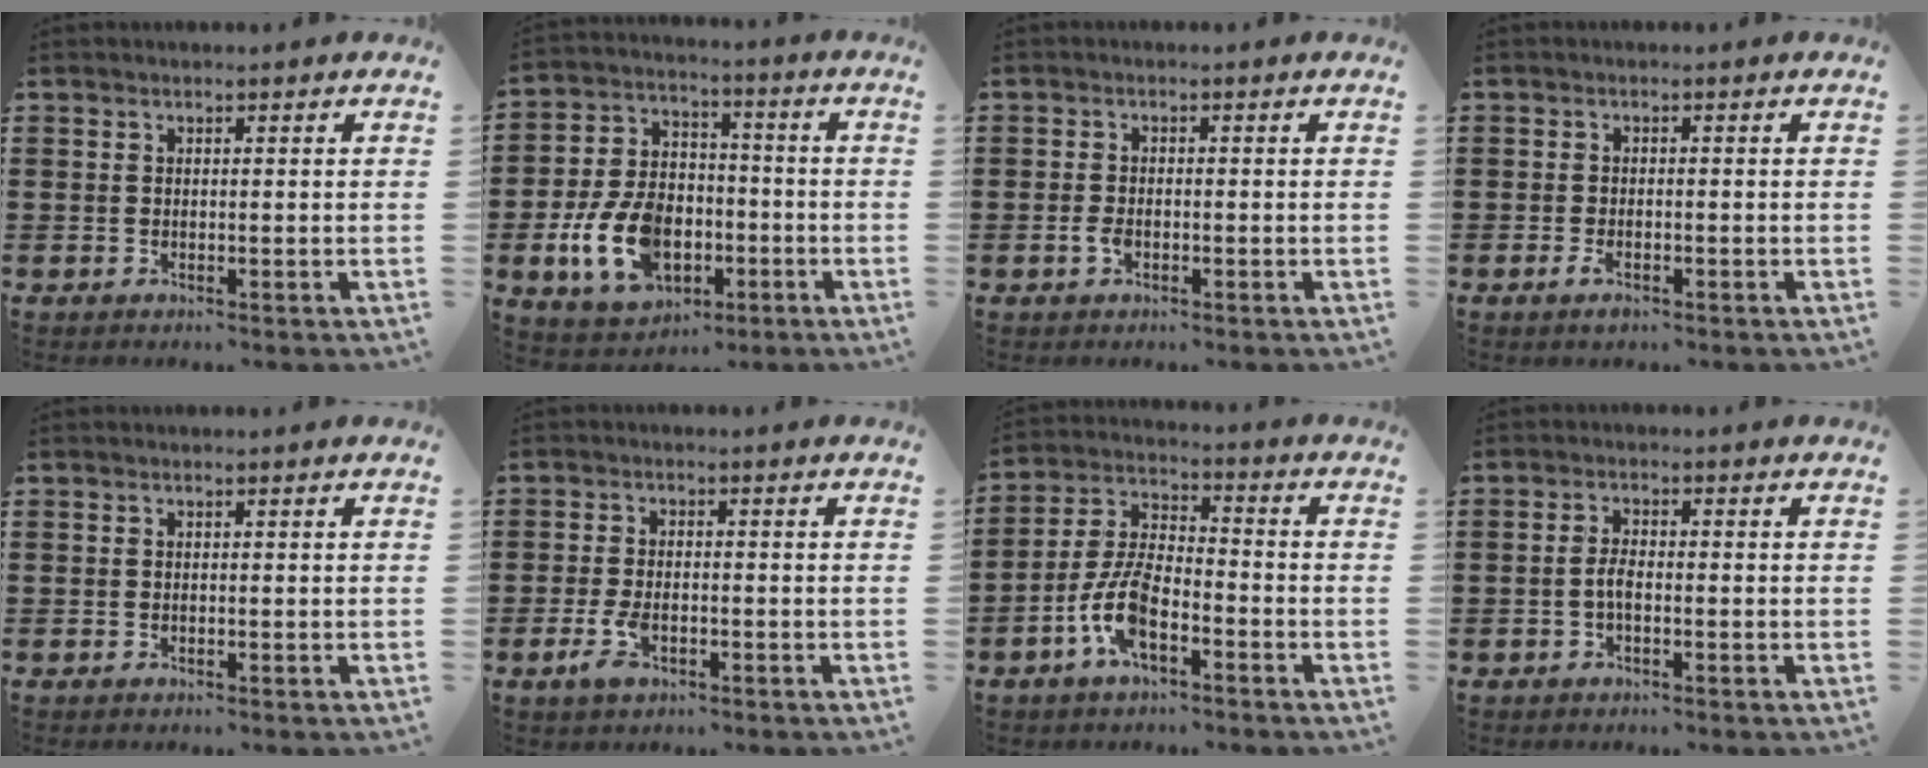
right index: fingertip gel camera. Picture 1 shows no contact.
{"total": 12.1, "force": [-3.5, 8.4, 8.0], "torque": [-0.185, 0.006, -0.061]}
{"total": 1.7, "force": [-0.7, 0.9, 1.3], "torque": [-0.035, -0.007, -0.013]}
{"total": 1.4, "force": [-0.8, 0.4, 1.1], "torque": [-0.030, -0.008, -0.017]}
{"total": 0.0}
{"total": 3.9, "force": [-1.6, 1.8, 3.1], "torque": [-0.083, -0.012, -0.035]}
{"total": 8.4, "force": [-3.8, 3.3, 6.7], "torque": [-0.161, -0.005, -0.076]}
{"total": 2.4, "force": [-0.8, 0.8, 2.1], "torque": [-0.054, -0.003, -0.020]}